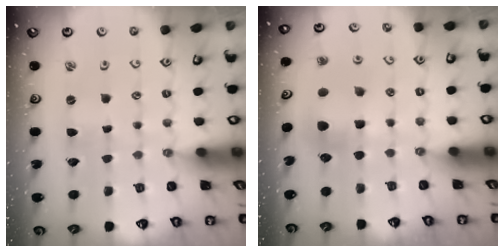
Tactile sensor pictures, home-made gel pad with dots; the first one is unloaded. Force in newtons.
{"total": 5.8, "press": 5.8, "slide": 0.5}